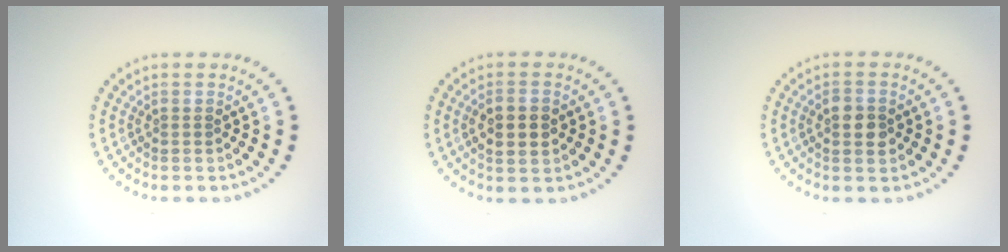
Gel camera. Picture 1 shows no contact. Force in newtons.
{"total": 3.0, "press": 3.0, "slide": 0.3}
{"total": 2.5, "press": 2.5, "slide": 0.1}